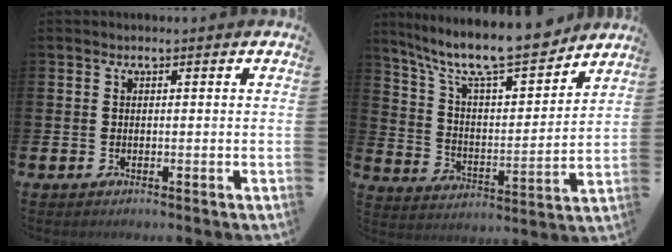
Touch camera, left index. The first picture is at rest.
{"total": 11.6, "force": [10.2, 2.1, 5.1], "torque": [-0.126, -0.069, 0.173]}